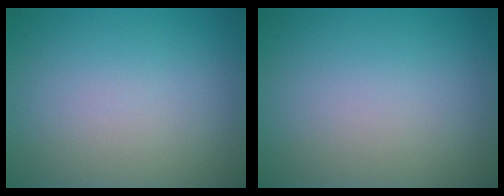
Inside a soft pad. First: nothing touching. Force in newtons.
{"total": 0.0}